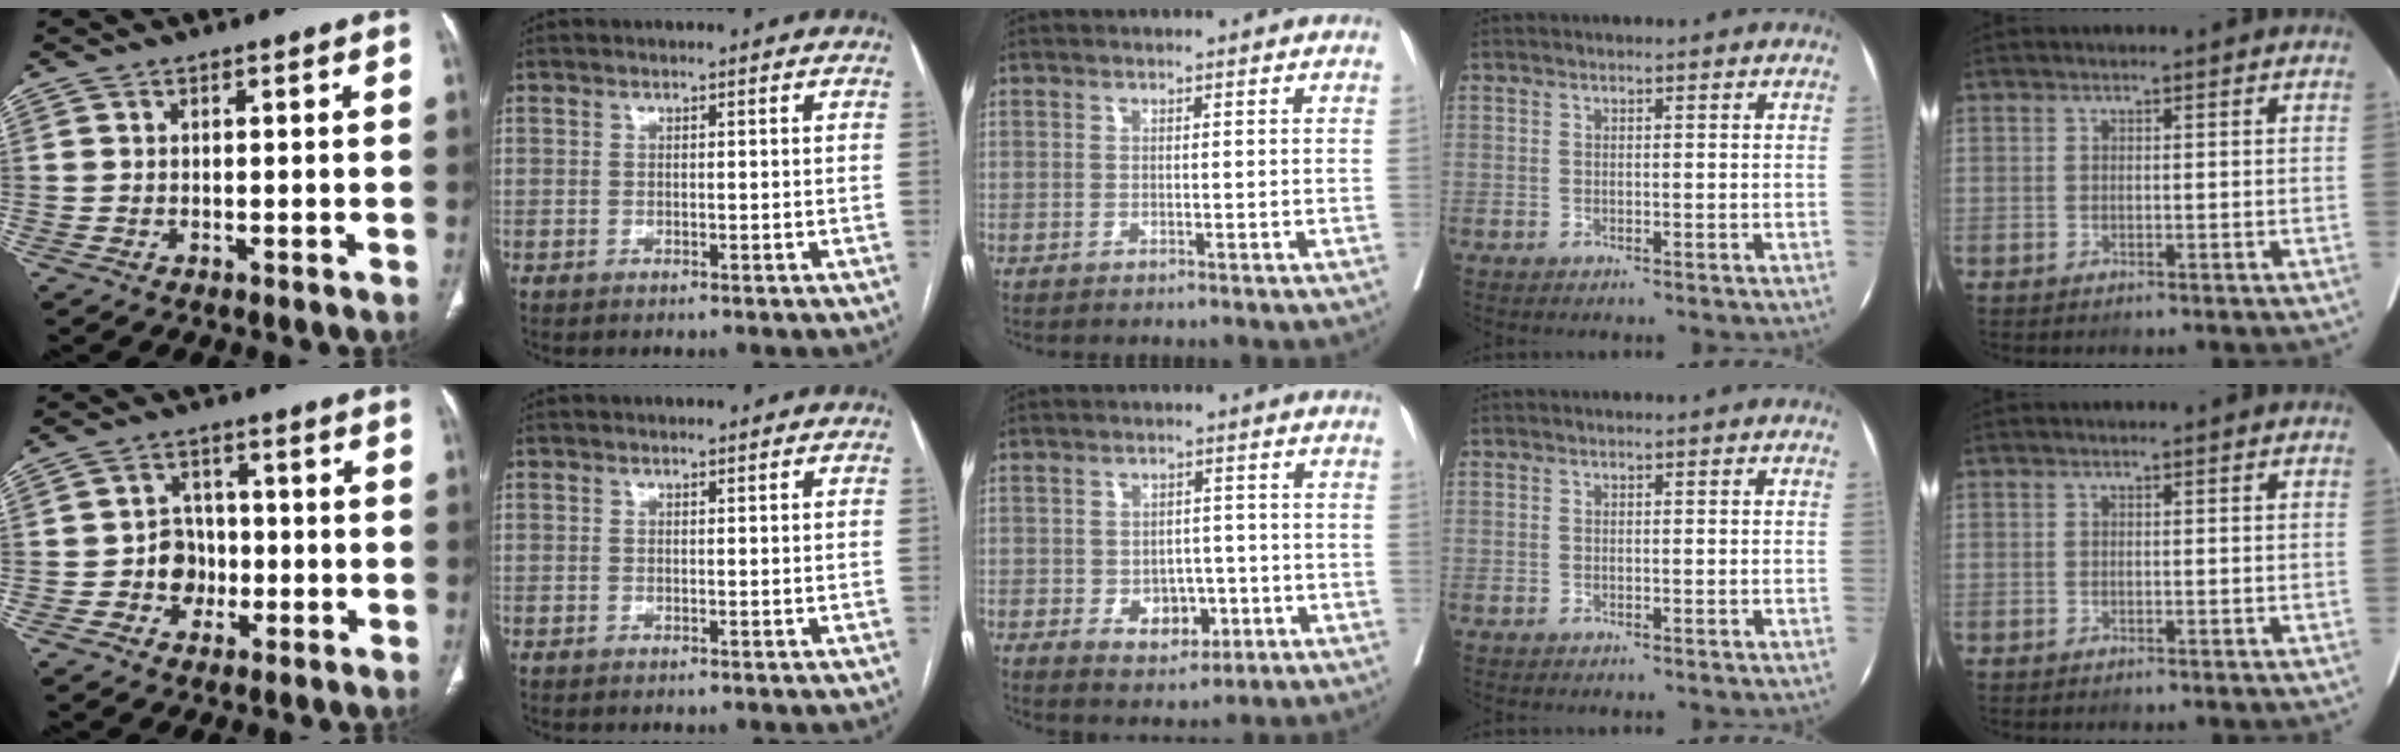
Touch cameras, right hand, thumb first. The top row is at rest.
{"thumb": {"total": 6.1, "force": [-1.5, 5.5, 2.2], "torque": [0.000, 0.019, -0.029]}, "middle": {"total": 5.7, "force": [-1.6, 3.9, 3.8], "torque": [-0.044, 0.003, -0.015]}}